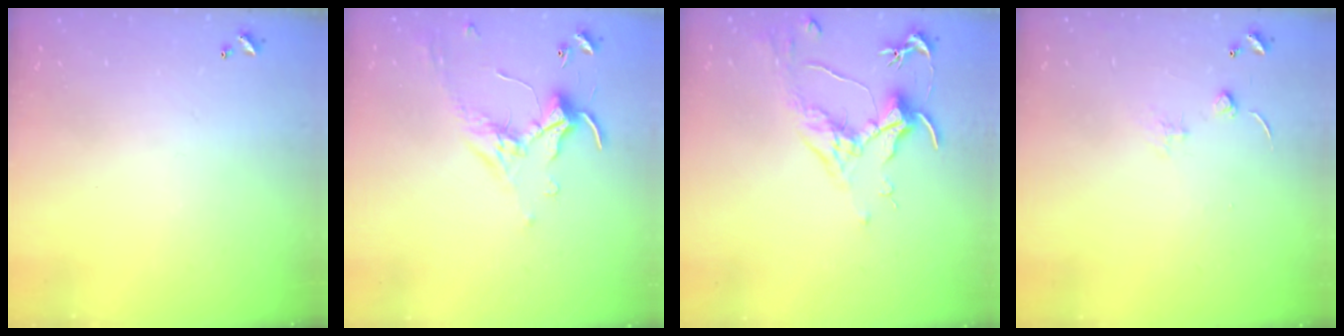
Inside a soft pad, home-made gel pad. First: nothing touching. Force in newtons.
{"total": 0.0}
{"total": 1.6, "press": 1.4, "slide": 0.9}
{"total": 0.9, "press": 0.9, "slide": 0.3}